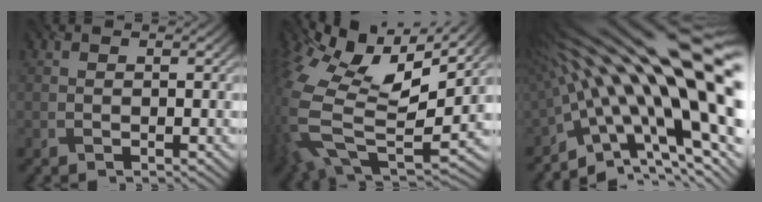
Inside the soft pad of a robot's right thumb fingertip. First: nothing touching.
{"total": 14.5, "force": [4.0, 8.6, 11.0], "torque": [-0.267, -0.020, 0.092]}
{"total": 20.9, "force": [0.0, 8.3, 19.2], "torque": [-0.316, 0.010, -0.011]}